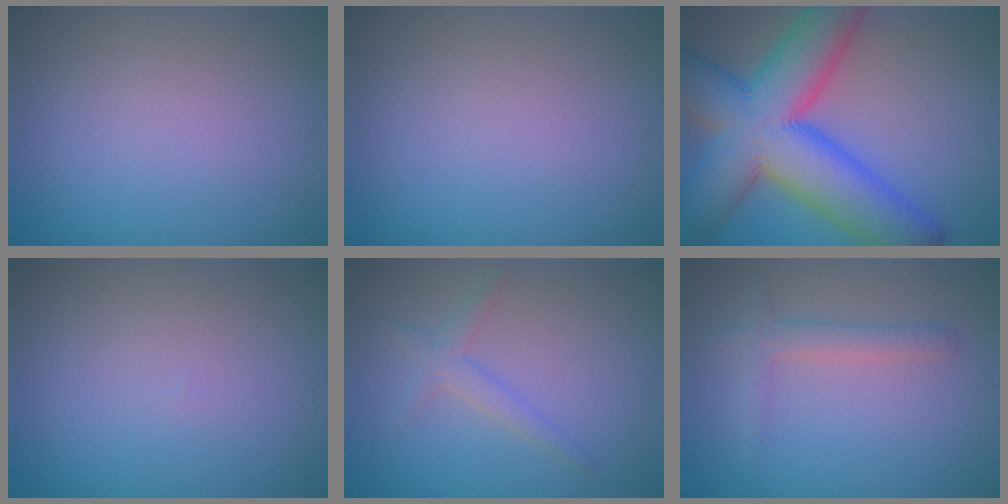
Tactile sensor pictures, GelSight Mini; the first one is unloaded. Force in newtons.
{"total": 0.0}
{"total": 13.9, "press": 13.9, "slide": 0.6}
{"total": 0.0}
{"total": 1.6, "press": 1.6, "slide": 0.1}
{"total": 1.8, "press": 1.8, "slide": 0.2}